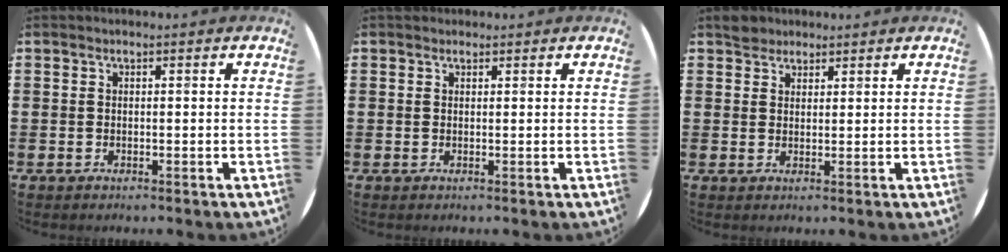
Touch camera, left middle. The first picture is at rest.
{"total": 0.6, "force": [0.5, 0.3, -0.1], "torque": [0.011, 0.002, 0.008]}
{"total": 2.4, "force": [2.2, 1.0, -0.1], "torque": [0.007, 0.002, 0.042]}